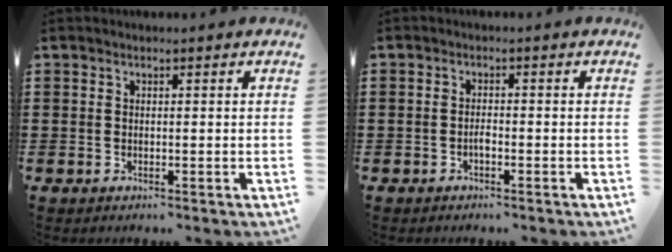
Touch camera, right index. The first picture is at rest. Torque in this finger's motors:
{"motor_torque": [2.14, 0.00, 0.32, 0.02]}